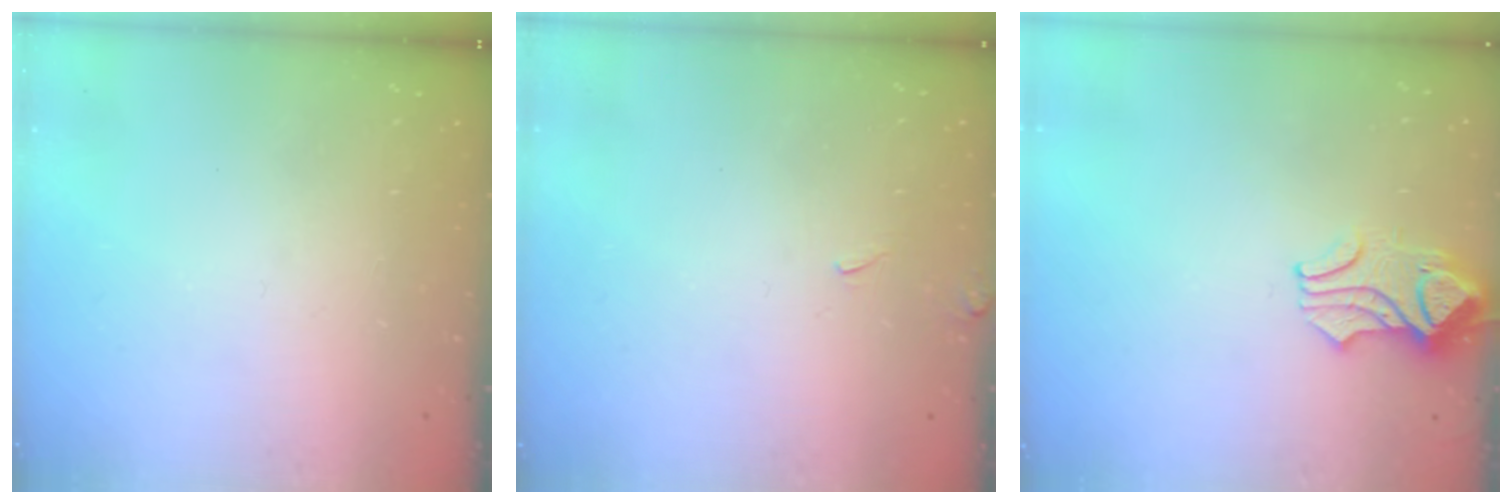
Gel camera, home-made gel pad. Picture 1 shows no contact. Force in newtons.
{"total": 4.0, "press": 4.0, "slide": 0.4}
{"total": 1.5, "press": 1.5, "slide": 0.5}